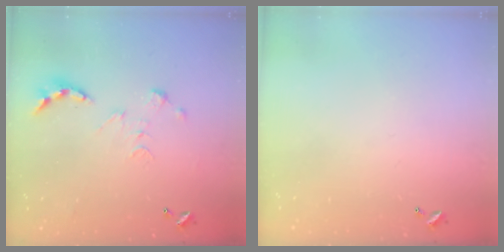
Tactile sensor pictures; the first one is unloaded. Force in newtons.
{"total": 0.0}